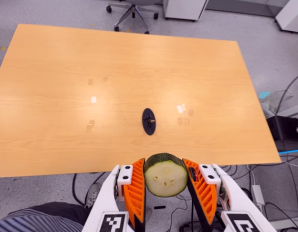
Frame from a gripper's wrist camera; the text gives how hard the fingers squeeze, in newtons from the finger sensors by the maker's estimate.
{"total": 11.8, "left": 12.0, "right": 11.6}